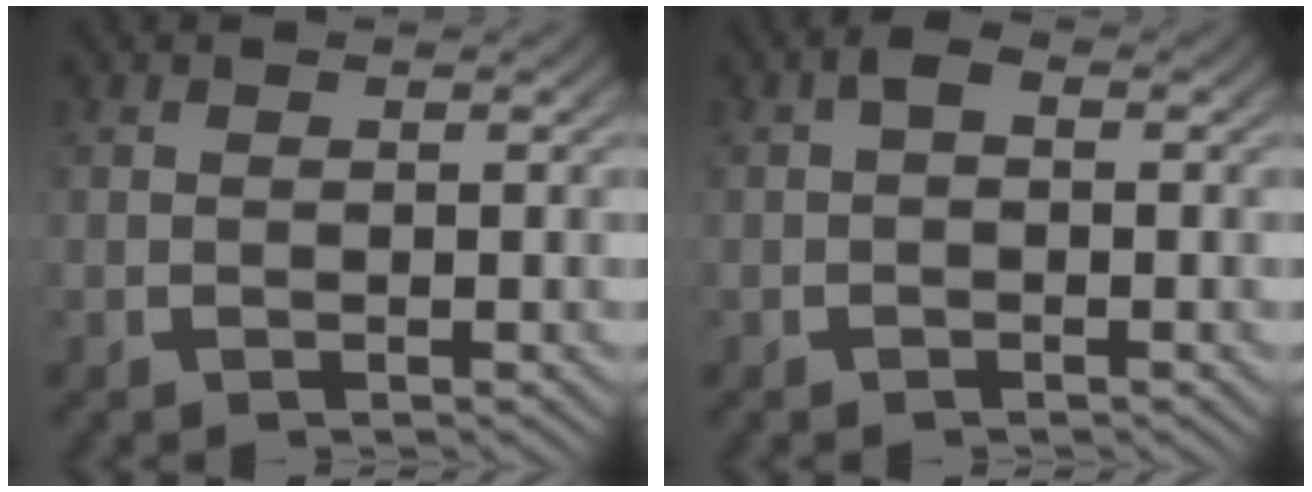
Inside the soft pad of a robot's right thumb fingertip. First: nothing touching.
{"total": 1.4, "force": [0.1, 0.8, 1.1], "torque": [-0.021, 0.003, -0.001]}